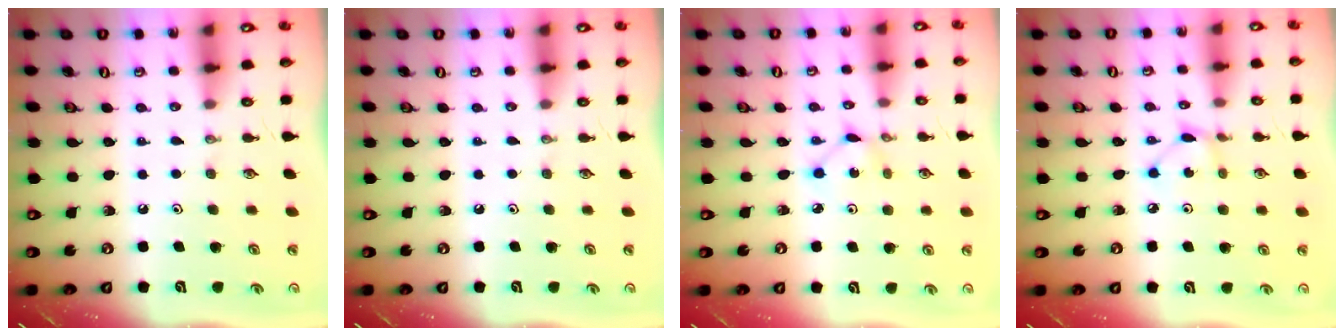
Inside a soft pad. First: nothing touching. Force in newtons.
{"total": 0.0}
{"total": 2.5, "press": 2.5, "slide": 0.2}
{"total": 2.6, "press": 2.6, "slide": 0.0}